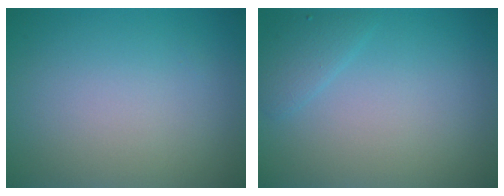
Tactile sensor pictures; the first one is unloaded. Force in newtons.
{"total": 1.4, "press": 1.4, "slide": 0.1}